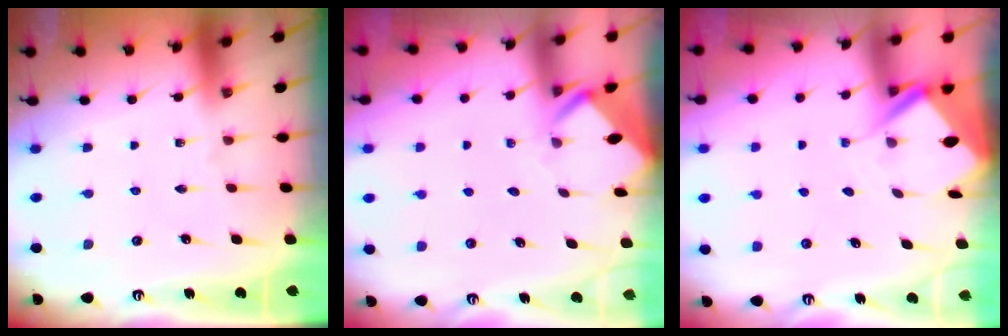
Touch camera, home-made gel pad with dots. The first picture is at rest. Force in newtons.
{"total": 2.9, "press": 2.9, "slide": 0.2}
{"total": 4.4, "press": 4.4, "slide": 0.4}